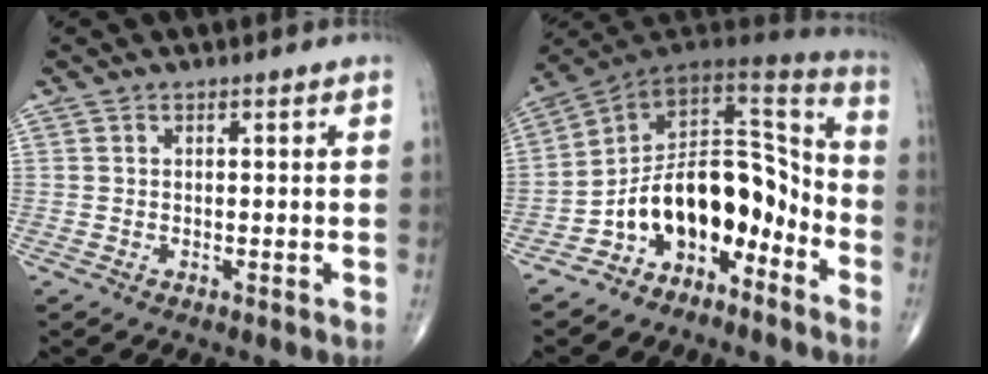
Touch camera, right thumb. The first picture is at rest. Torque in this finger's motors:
{"motor_torque": [0.48, 0.48, 0.24, -0.34, 0.45]}